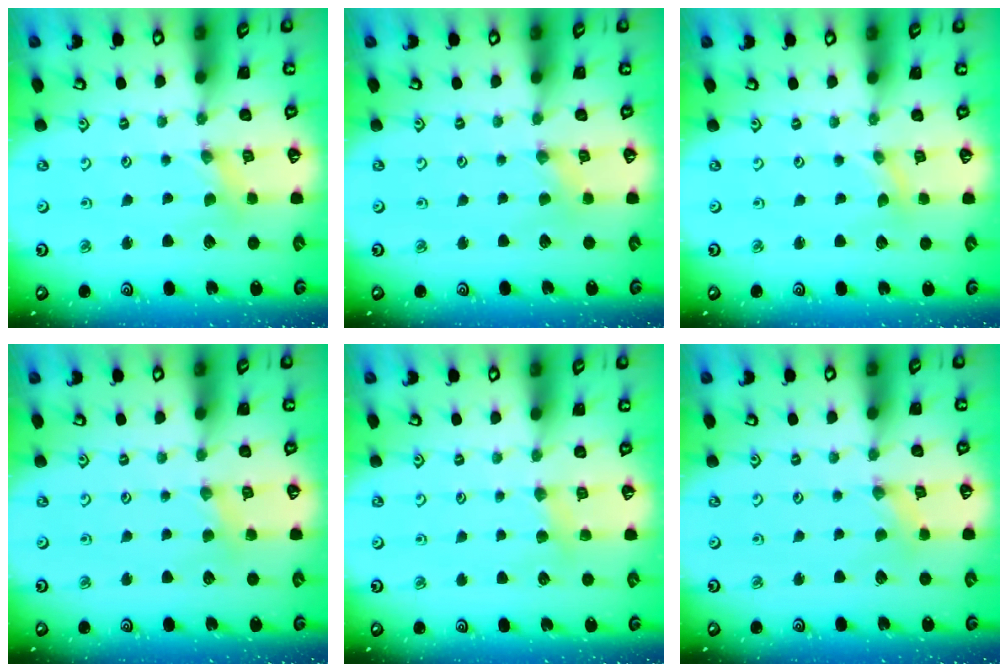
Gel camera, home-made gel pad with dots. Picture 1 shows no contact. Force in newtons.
{"total": 0.9, "press": 0.9, "slide": 0.3}
{"total": 0.0}
{"total": 2.2, "press": 2.2, "slide": 0.4}
{"total": 3.8, "press": 3.7, "slide": 0.8}
{"total": 1.2, "press": 1.2, "slide": 0.2}